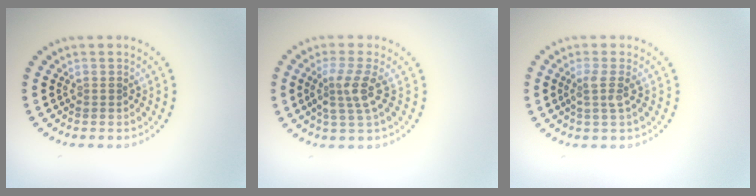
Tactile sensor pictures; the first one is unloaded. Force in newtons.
{"total": 2.8, "press": 2.2, "slide": 1.7}
{"total": 1.7, "press": 1.2, "slide": 1.1}